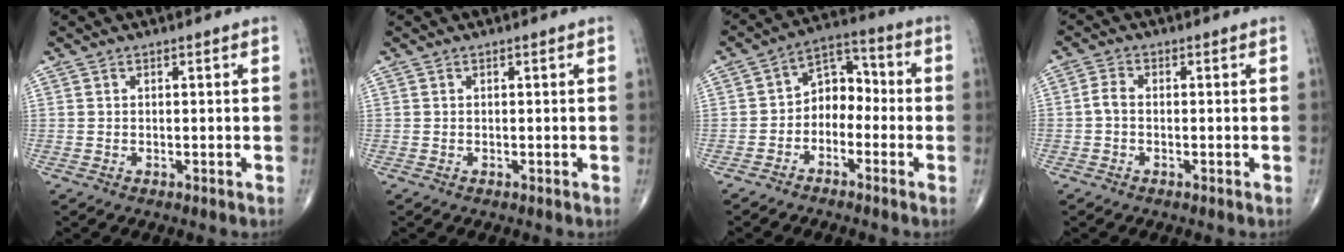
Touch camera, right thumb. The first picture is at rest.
{"total": 0.0}
{"total": 7.4, "force": [-2.2, 5.4, 4.6], "torque": [-0.040, 0.044, -0.056]}
{"total": 2.3, "force": [-0.5, 1.4, 1.7], "torque": [-0.033, 0.005, -0.017]}